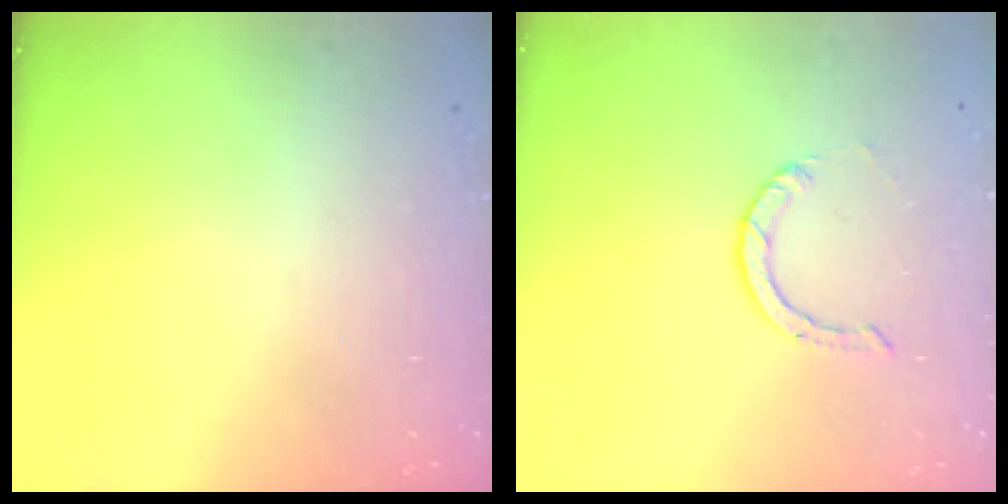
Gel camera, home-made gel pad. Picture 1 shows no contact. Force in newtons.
{"total": 0.9, "press": 0.9, "slide": 0.1}